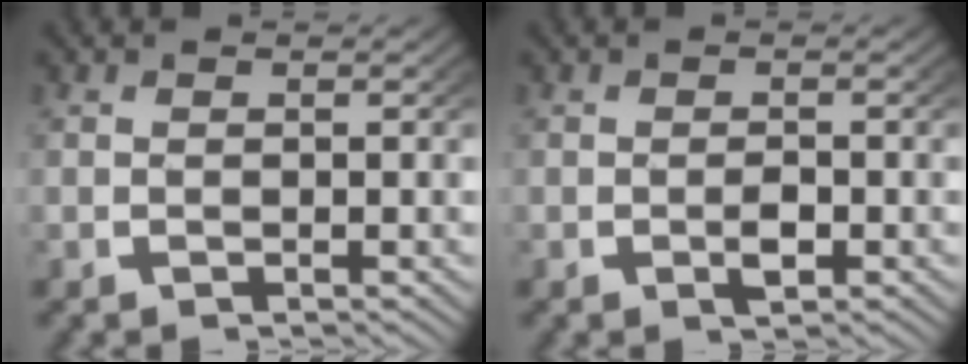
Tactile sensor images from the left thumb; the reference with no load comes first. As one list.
[{"total": 1.5, "force": [-0.3, 0.8, 1.2], "torque": [-0.020, -0.004, -0.005]}]